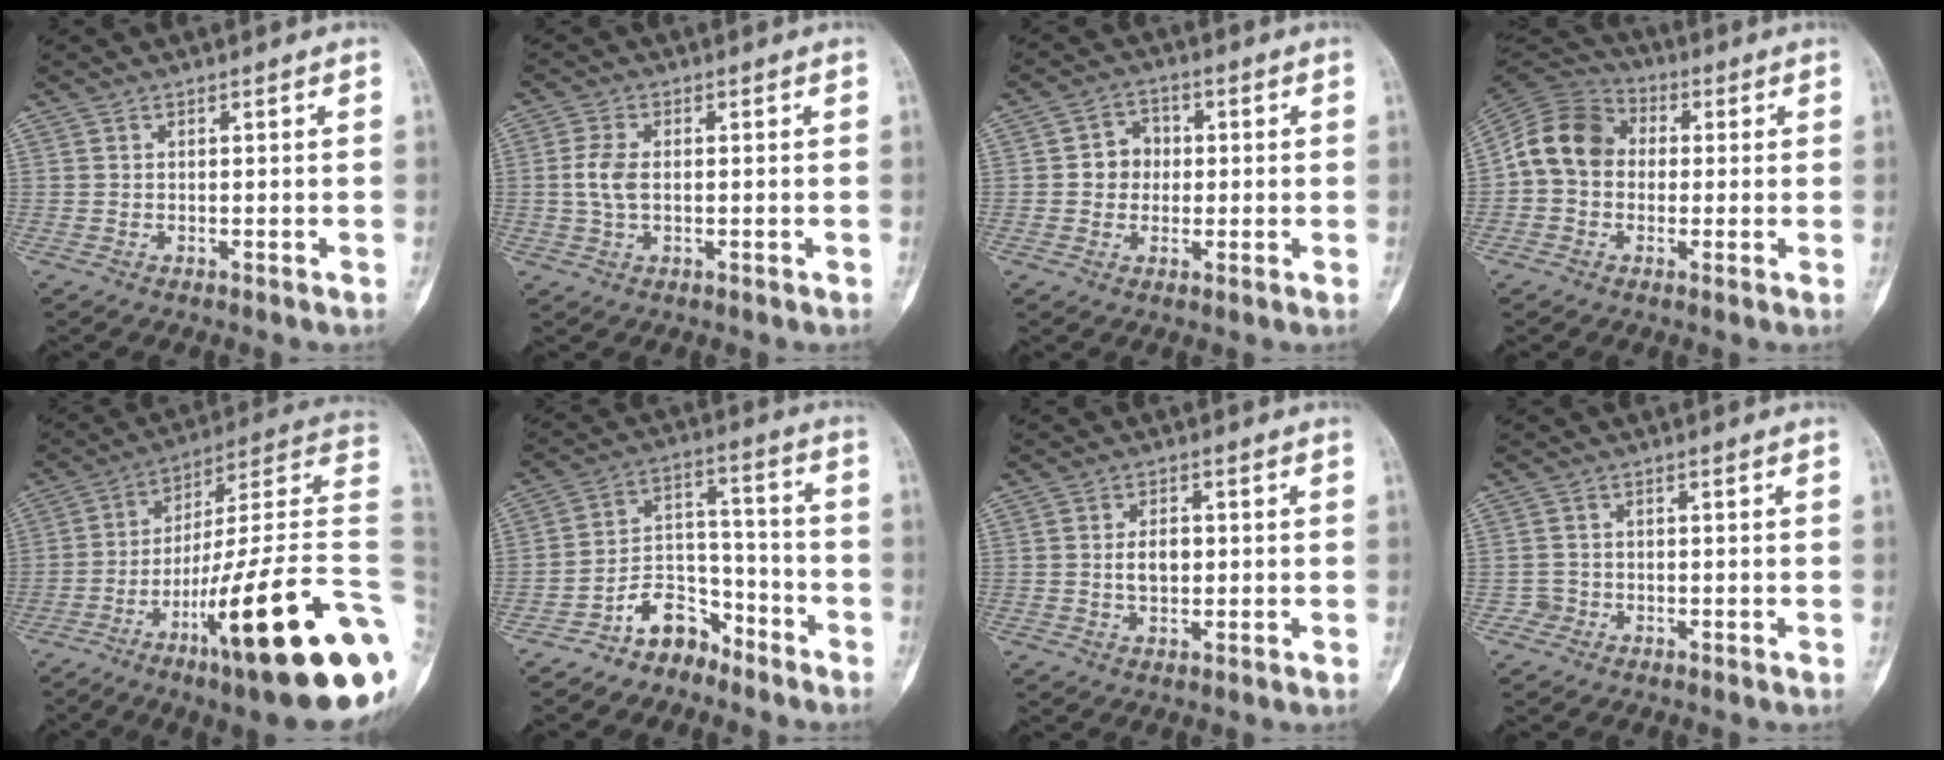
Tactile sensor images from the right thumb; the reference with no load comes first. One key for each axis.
{"total": 4.4, "fx": 0.1, "fy": 2.5, "fz": 3.6, "tx": -0.085, "ty": 0.006, "tz": 0.000}
{"total": 5.3, "fx": 0.1, "fy": 4.7, "fz": 2.3, "tx": -0.009, "ty": 0.011, "tz": -0.004}
{"total": 11.0, "fx": 0.4, "fy": 9.0, "fz": 6.2, "tx": -0.100, "ty": 0.030, "tz": -0.008}
{"total": 30.6, "fx": -9.6, "fy": 5.0, "fz": 28.7, "tx": -0.352, "ty": 0.052, "tz": -0.152}
{"total": 9.4, "fx": -7.0, "fy": 5.5, "fz": 3.0, "tx": -0.028, "ty": 0.090, "tz": -0.131}
{"total": 4.0, "fx": 0.1, "fy": 2.5, "fz": 3.1, "tx": -0.046, "ty": 0.003, "tz": 0.002}
{"total": 1.5, "fx": -0.6, "fy": 1.3, "fz": -0.3, "tx": 0.018, "ty": 0.010, "tz": -0.016}